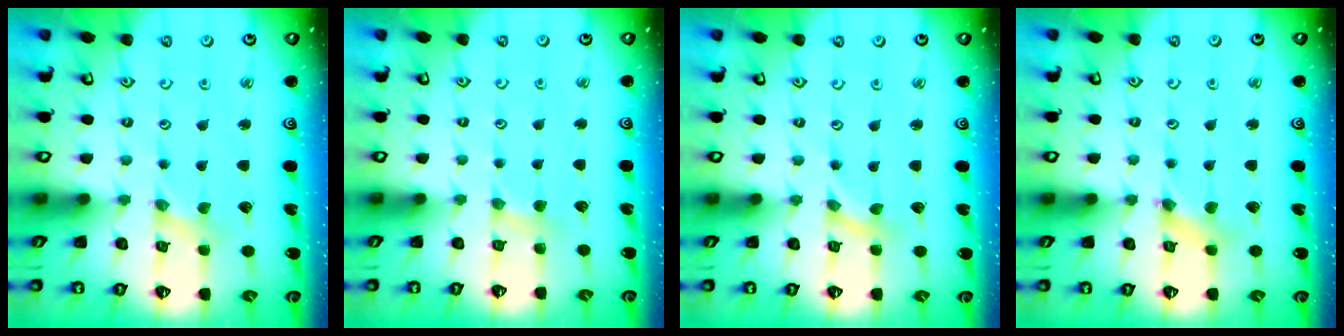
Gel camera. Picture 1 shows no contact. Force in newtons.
{"total": 2.7, "press": 2.7, "slide": 0.4}
{"total": 0.0}
{"total": 1.9, "press": 1.9, "slide": 0.2}